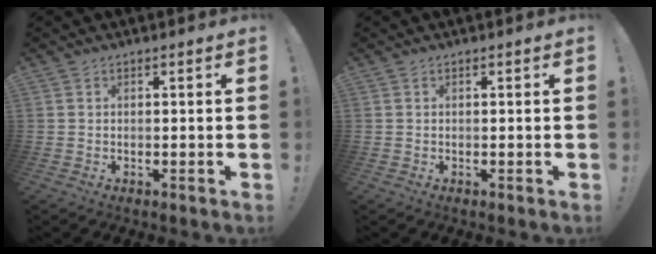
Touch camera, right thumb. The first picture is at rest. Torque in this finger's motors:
{"motor_torque": [0.00, 0.00, 0.00, 0.00, 0.00]}